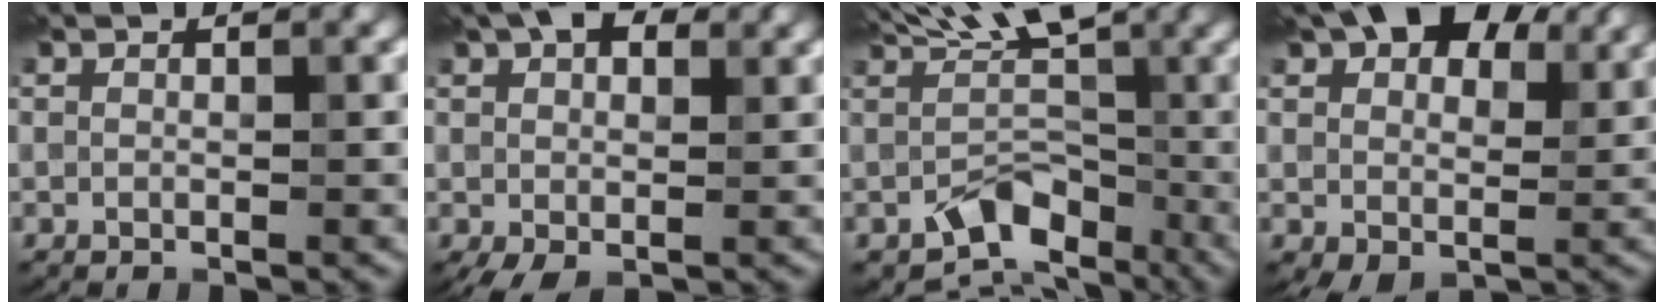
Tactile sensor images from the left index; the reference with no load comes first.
{"total": 5.3, "force": [1.2, 3.2, 4.2], "torque": [-0.076, 0.013, 0.015]}
{"total": 5.5, "force": [-1.1, 3.8, 3.8], "torque": [-0.037, -0.003, -0.021]}
{"total": 10.5, "force": [4.4, 6.3, 7.1], "torque": [-0.102, 0.014, 0.075]}